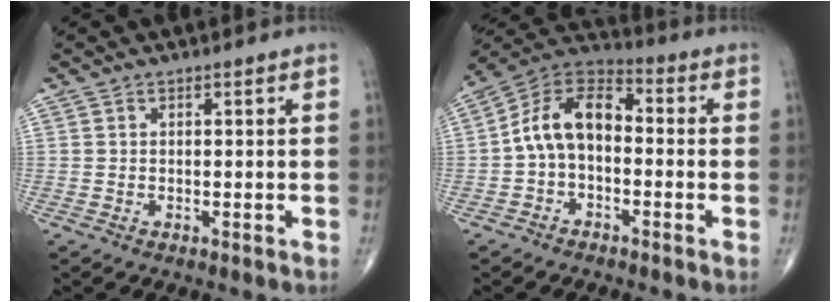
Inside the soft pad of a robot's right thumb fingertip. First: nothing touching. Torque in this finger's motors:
{"motor_torque": [-0.18, 0.40, 0.40, 0.05, 0.33]}